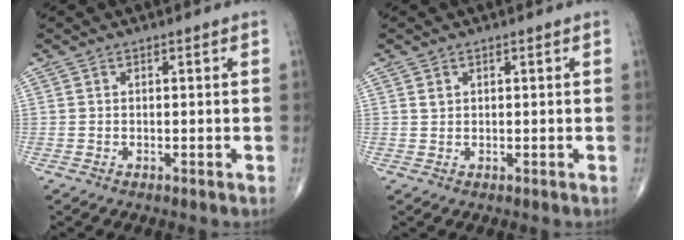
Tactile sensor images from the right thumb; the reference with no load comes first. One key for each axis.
{"total": 0.9, "fx": 0.5, "fy": 0.6, "fz": 0.4, "tx": -0.004, "ty": -0.001, "tz": 0.010}